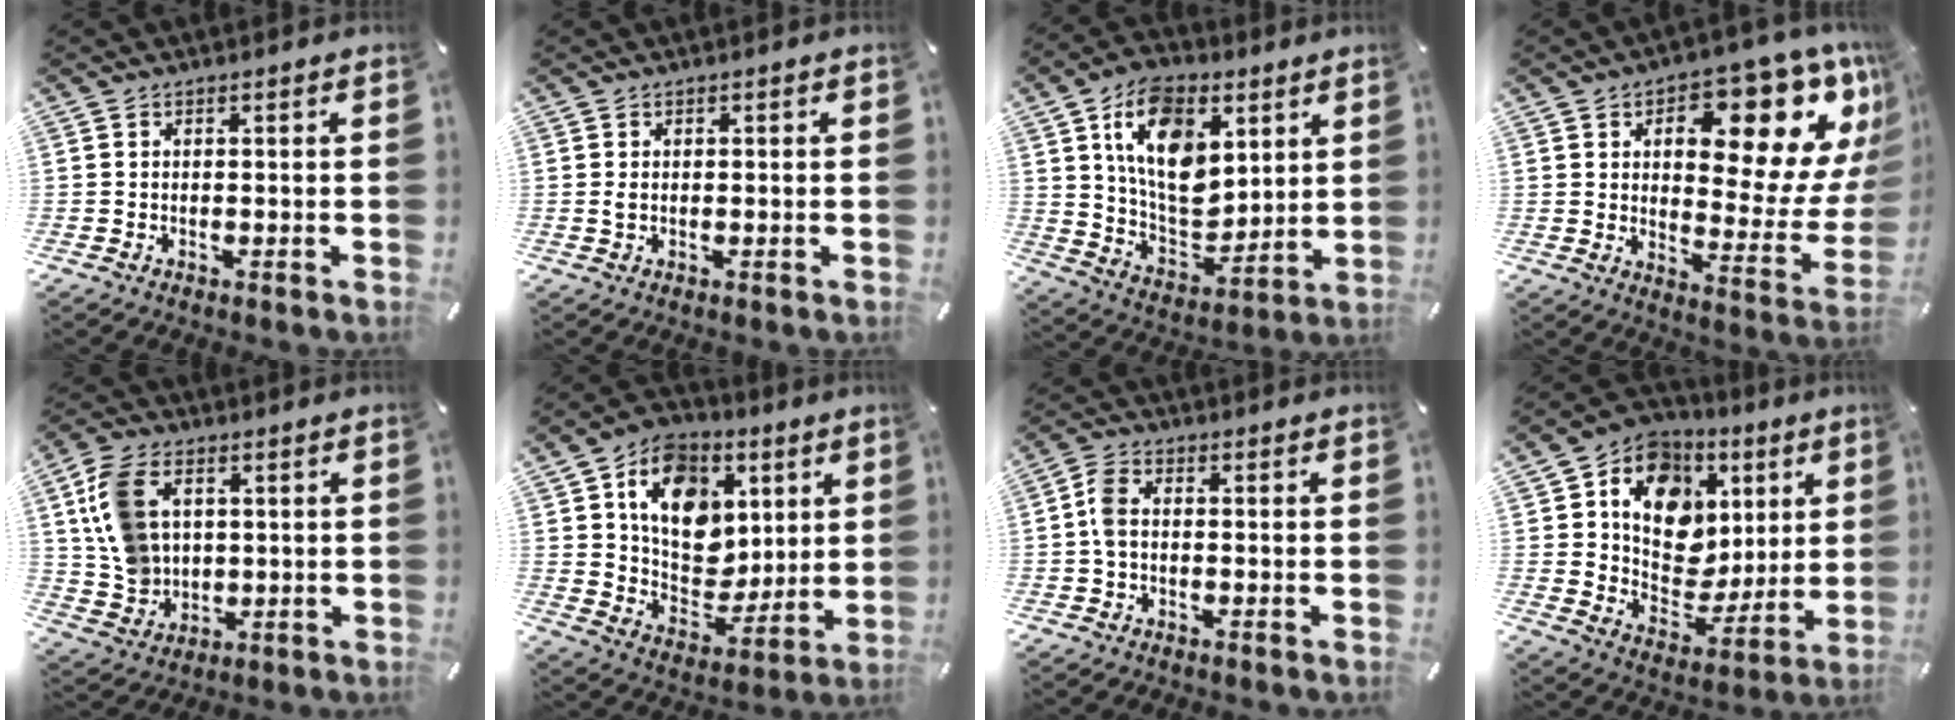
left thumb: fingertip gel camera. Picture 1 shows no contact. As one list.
[{"total": 0.9, "force": [0.0, 0.5, 0.7], "torque": [-0.016, 0.001, 0.001]}, {"total": 16.8, "force": [6.6, 11.1, 10.8], "torque": [-0.182, -0.013, 0.124]}, {"total": 19.0, "force": [10.7, 8.9, 12.9], "torque": [-0.145, -0.093, 0.170]}, {"total": 11.4, "force": [2.7, 9.0, 6.4], "torque": [-0.140, 0.014, 0.055]}, {"total": 16.0, "force": [5.5, 12.7, 8.1], "torque": [-0.125, -0.019, 0.108]}, {"total": 4.2, "force": [-0.3, 2.7, 3.2], "torque": [-0.065, 0.006, -0.005]}, {"total": 13.9, "force": [4.3, 11.6, 6.4], "torque": [-0.096, -0.036, 0.083]}]